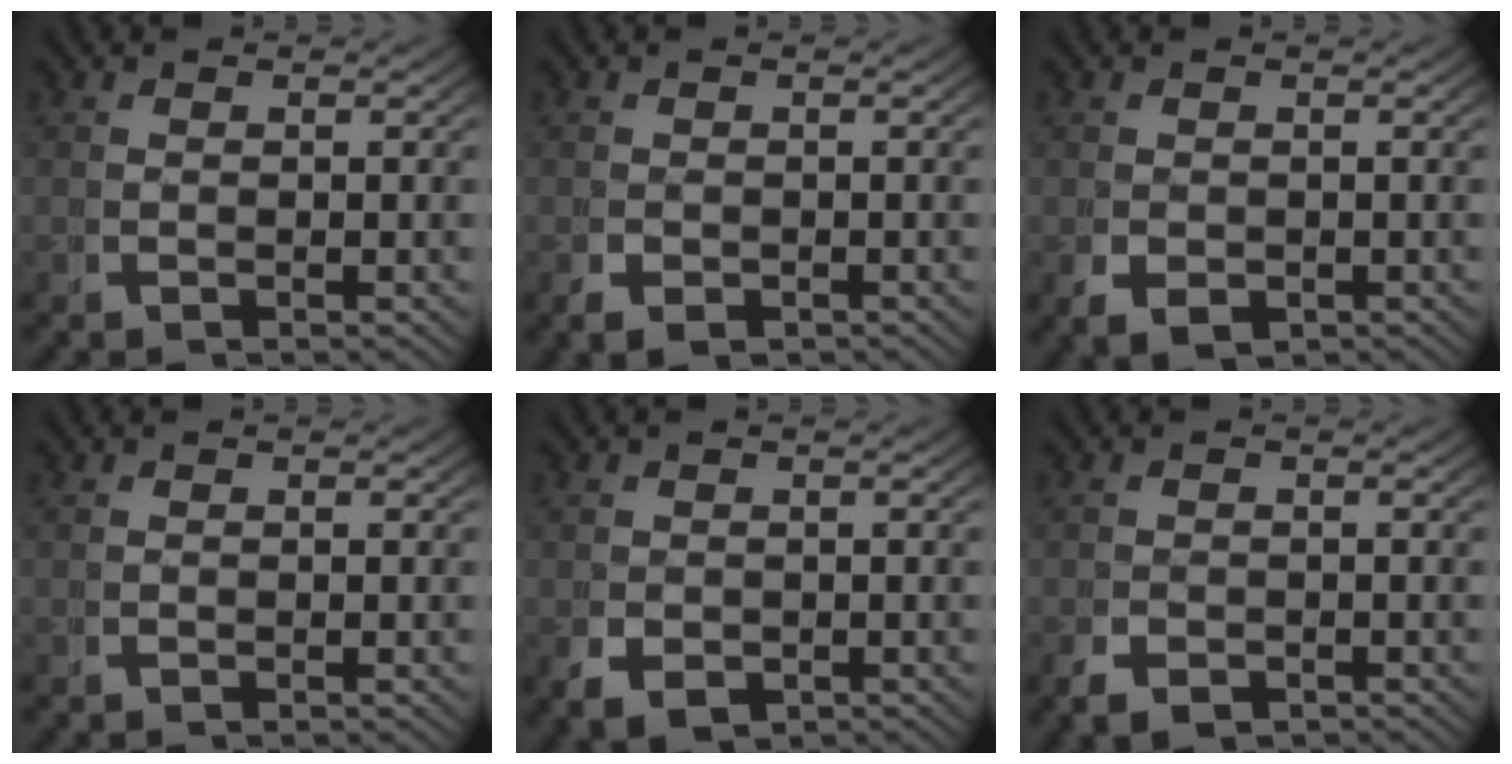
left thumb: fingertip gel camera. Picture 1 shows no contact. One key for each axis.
{"total": 1.6, "fx": -0.7, "fy": 1.2, "fz": 0.9, "tx": -0.020, "ty": -0.013, "tz": -0.006}
{"total": 2.6, "fx": -0.5, "fy": 2.1, "fz": 1.6, "tx": -0.038, "ty": -0.021, "tz": 0.003}
{"total": 0.0}
{"total": 3.1, "fx": -0.8, "fy": 2.4, "fz": 1.7, "tx": -0.042, "ty": -0.023, "tz": 0.001}
{"total": 2.1, "fx": -1.1, "fy": 1.4, "fz": 1.0, "tx": -0.019, "ty": -0.011, "tz": -0.016}